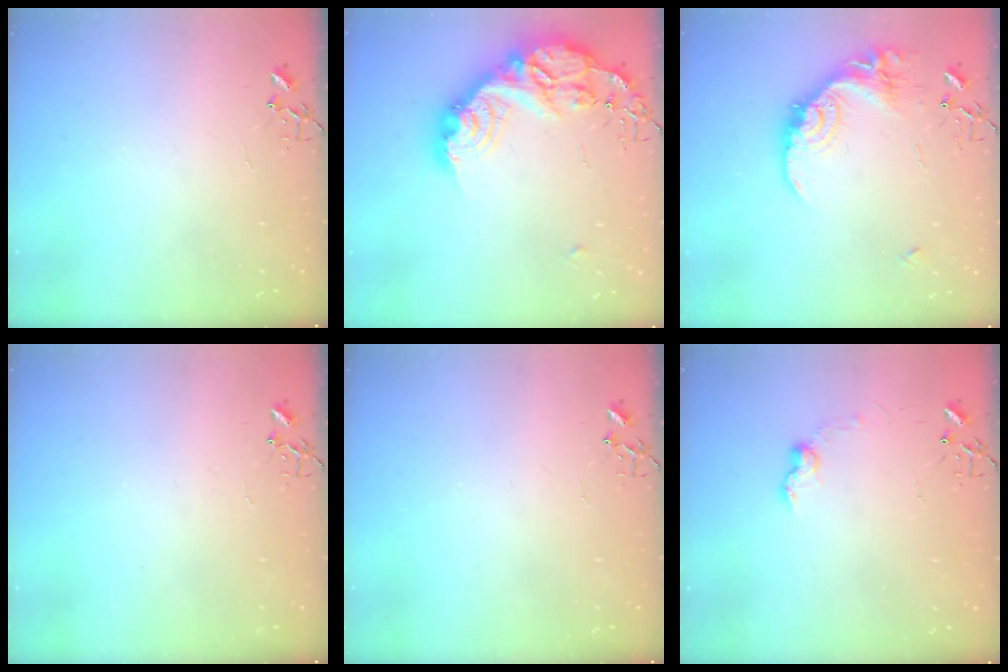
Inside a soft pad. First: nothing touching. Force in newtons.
{"total": 24.7, "press": 24.6, "slide": 2.0}
{"total": 18.0, "press": 17.9, "slide": 1.1}
{"total": 0.0}
{"total": 0.0}
{"total": 7.8, "press": 7.8, "slide": 0.8}